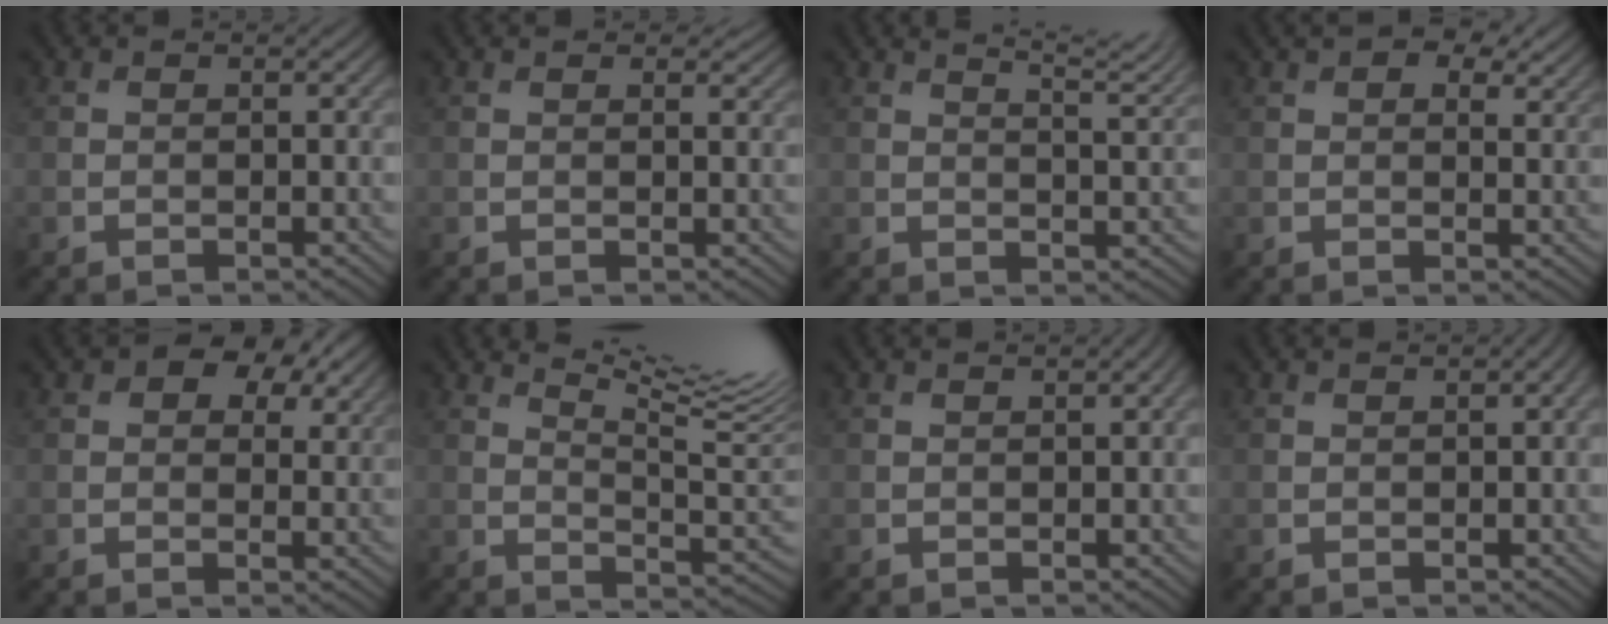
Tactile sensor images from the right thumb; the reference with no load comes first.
{"total": 2.6, "force": [1.9, 1.0, 1.4], "torque": [-0.029, 0.001, 0.028]}
{"total": 7.9, "force": [5.8, 1.9, 4.9], "torque": [-0.053, 0.018, 0.071]}
{"total": 8.0, "force": [5.0, 4.3, 4.5], "torque": [-0.079, 0.009, 0.074]}
{"total": 8.6, "force": [4.8, 5.3, 4.8], "torque": [-0.071, 0.009, 0.076]}
{"total": 14.1, "force": [8.6, 3.4, 10.7], "torque": [-0.175, 0.018, 0.136]}
{"total": 1.0, "force": [0.3, 0.1, 0.9], "torque": [-0.010, 0.000, 0.007]}
{"total": 1.4, "force": [0.3, 0.3, 1.3], "torque": [-0.017, 0.001, 0.007]}